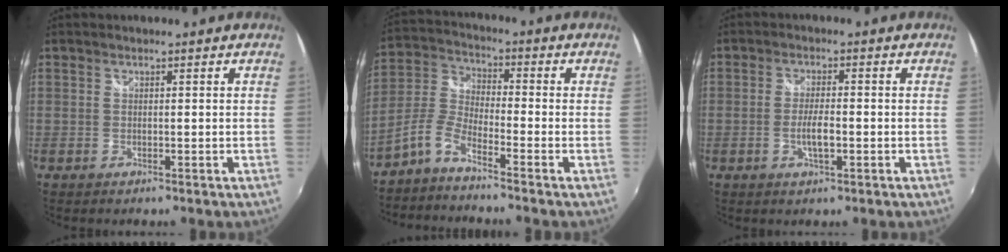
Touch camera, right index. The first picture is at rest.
{"total": 5.4, "force": [-4.0, 1.1, 3.4], "torque": [-0.087, 0.013, -0.094]}
{"total": 4.1, "force": [-1.1, 1.1, 3.8], "torque": [-0.074, -0.003, -0.020]}